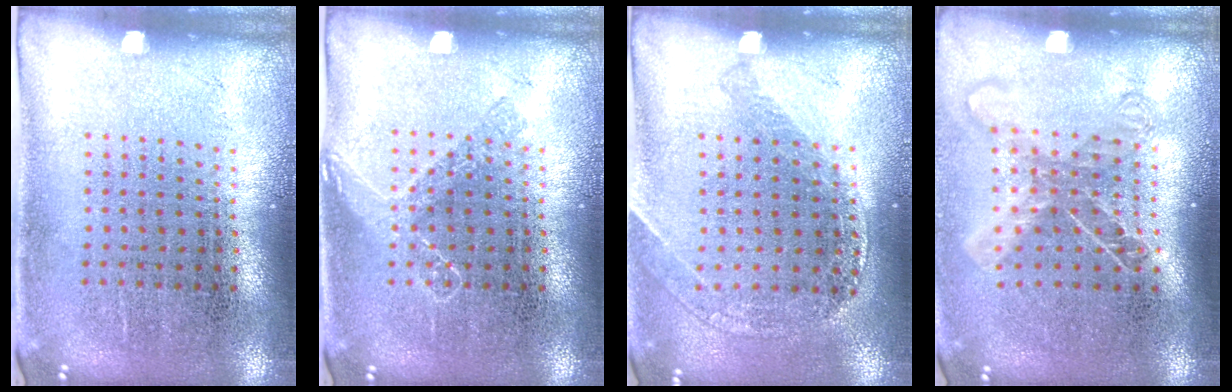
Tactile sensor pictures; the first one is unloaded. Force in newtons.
{"total": 1.5, "press": 1.5, "slide": 0.3}
{"total": 1.2, "press": 1.2, "slide": 0.1}
{"total": 1.6, "press": 1.3, "slide": 1.0}